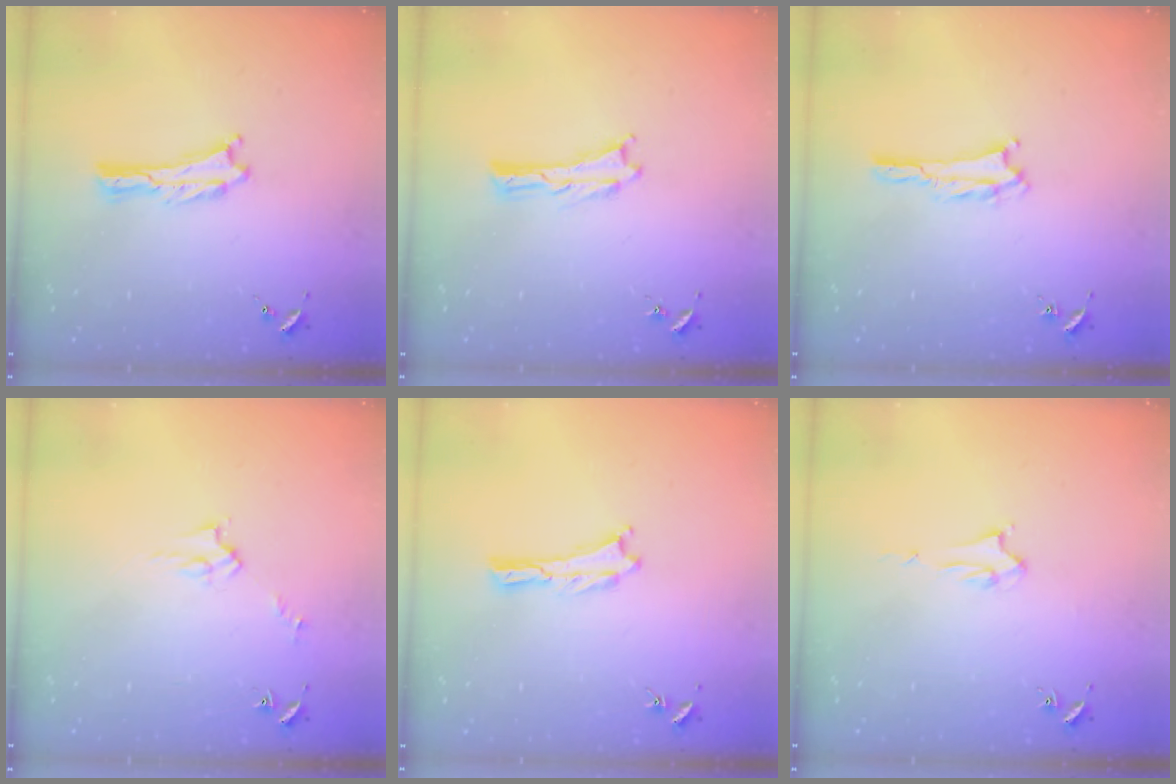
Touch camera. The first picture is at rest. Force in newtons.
{"total": 0.0}
{"total": 1.4, "press": 1.4, "slide": 0.2}
{"total": 3.0, "press": 3.0, "slide": 0.3}
{"total": 0.0}
{"total": 1.9, "press": 1.9, "slide": 0.1}